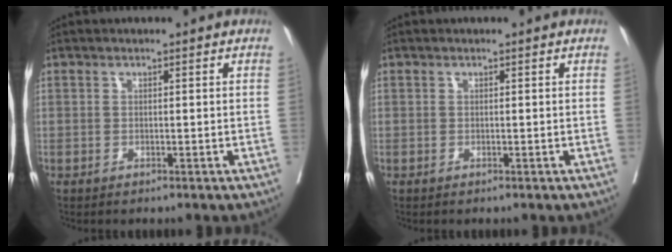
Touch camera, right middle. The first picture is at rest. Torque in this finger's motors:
{"motor_torque": [0.00, 0.00, 0.00, 0.00]}